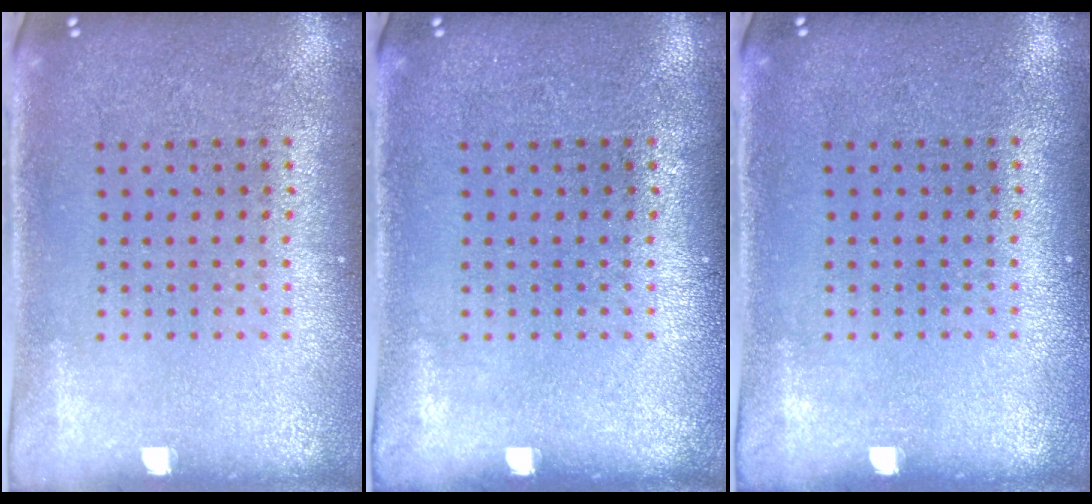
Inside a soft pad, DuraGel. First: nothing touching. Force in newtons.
{"total": 0.0}
{"total": 0.0}